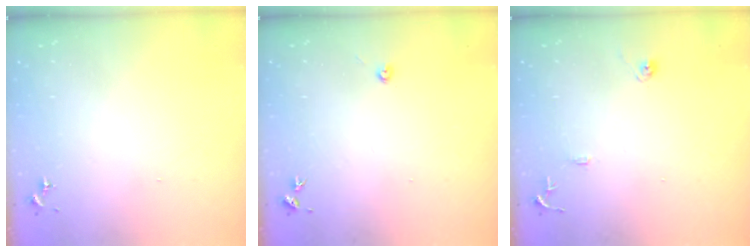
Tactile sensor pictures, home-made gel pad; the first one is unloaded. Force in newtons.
{"total": 2.2, "press": 2.2, "slide": 0.3}
{"total": 9.1, "press": 9.1, "slide": 0.8}